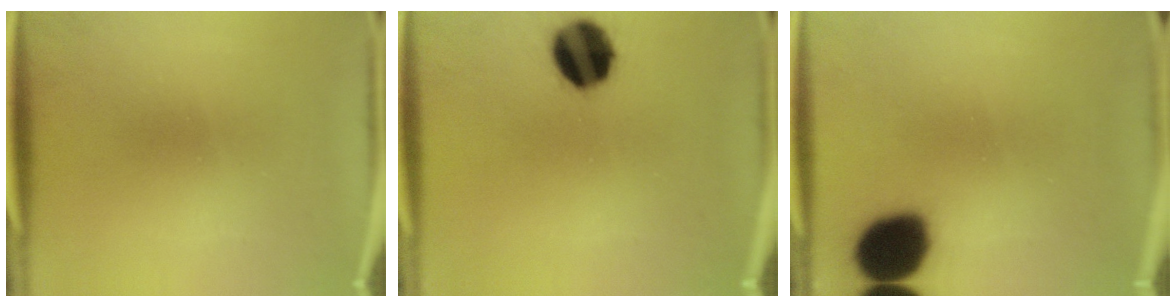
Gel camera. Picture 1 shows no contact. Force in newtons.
{"total": 13.1}
{"total": 16.8}